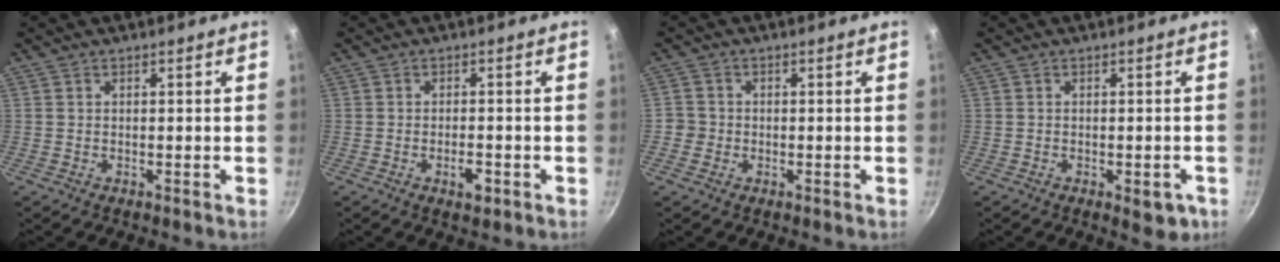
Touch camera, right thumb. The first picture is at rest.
{"total": 3.3, "force": [-1.5, 1.4, 2.6], "torque": [-0.035, 0.009, -0.022]}
{"total": 2.6, "force": [-0.9, 2.4, 0.5], "torque": [0.004, 0.012, -0.019]}
{"total": 4.5, "force": [-1.8, 2.2, 3.4], "torque": [-0.022, 0.009, -0.019]}